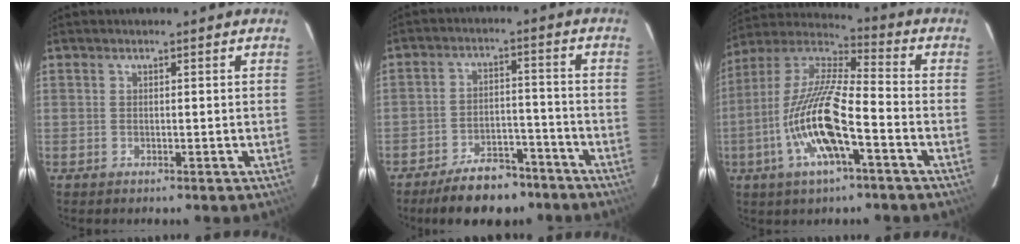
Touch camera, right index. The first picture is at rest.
{"total": 9.6, "force": [-7.6, 4.1, 4.3], "torque": [-0.068, 0.006, -0.124]}
{"total": 15.8, "force": [-5.1, 3.1, 14.6], "torque": [-0.301, 0.000, -0.095]}